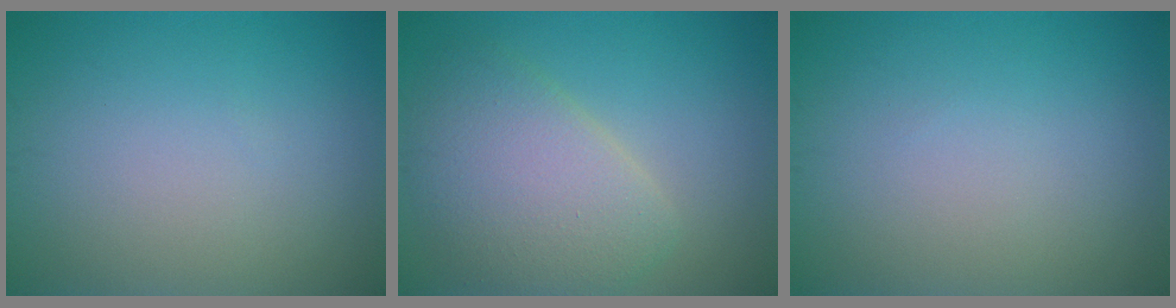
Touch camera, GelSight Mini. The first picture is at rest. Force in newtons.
{"total": 5.8, "press": 5.8, "slide": 0.3}
{"total": 0.0}